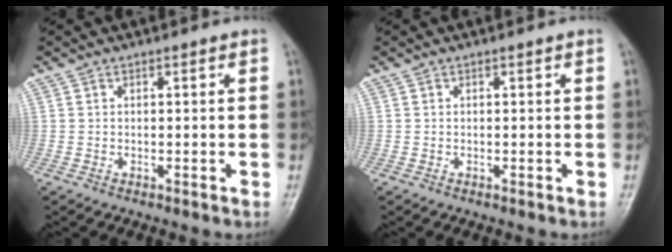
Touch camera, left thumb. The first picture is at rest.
{"total": 0.0}